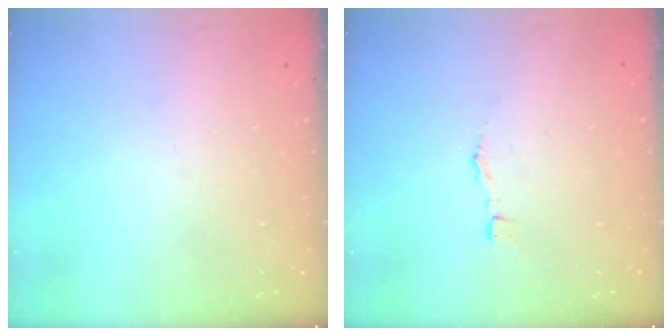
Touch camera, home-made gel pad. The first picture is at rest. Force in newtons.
{"total": 1.7, "press": 1.7, "slide": 0.1}